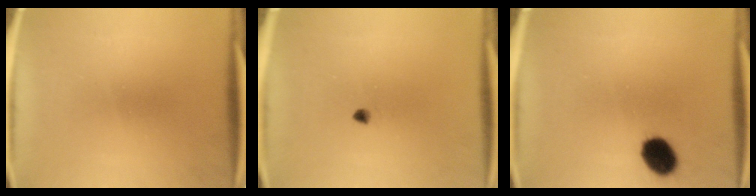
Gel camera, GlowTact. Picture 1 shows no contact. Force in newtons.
{"total": 1.1}
{"total": 7.7}